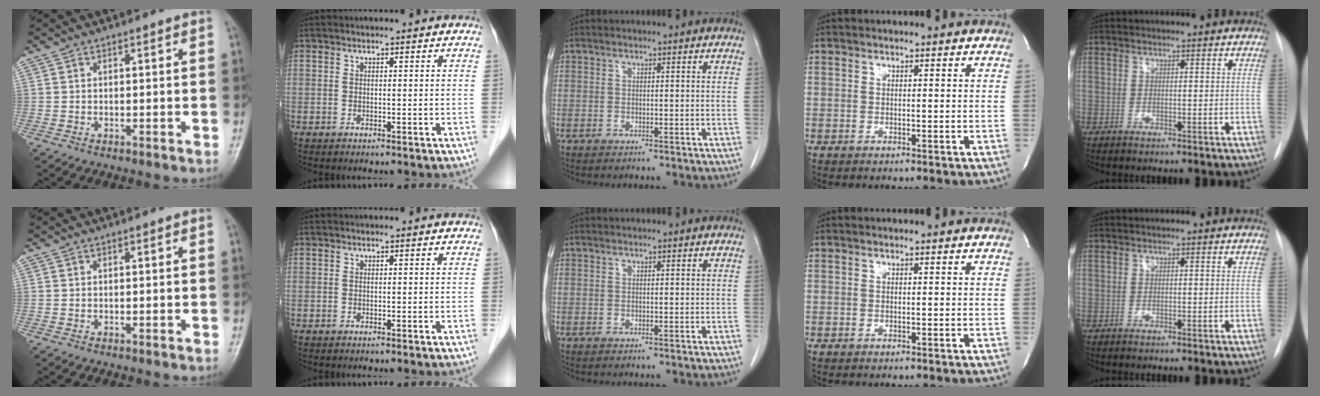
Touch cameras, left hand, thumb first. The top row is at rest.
{}